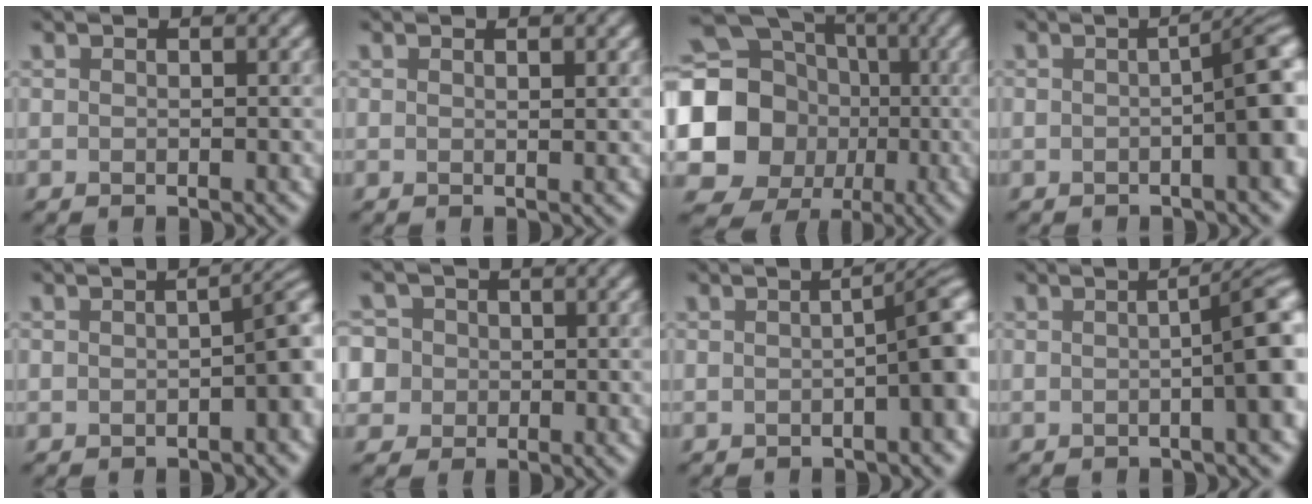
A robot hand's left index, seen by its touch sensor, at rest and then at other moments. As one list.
[{"total": 0.8, "force": [0.5, 0.1, 0.6], "torque": [-0.007, -0.001, 0.007]}, {"total": 15.9, "force": [-0.4, 14.5, 6.5], "torque": [-0.140, -0.017, -0.034]}, {"total": 5.4, "force": [-0.5, 1.2, 5.2], "torque": [-0.054, 0.011, -0.004]}, {"total": 3.9, "force": [-1.0, 1.3, 3.5], "torque": [-0.040, 0.009, -0.013]}, {"total": 7.6, "force": [1.5, 6.9, 2.8], "torque": [-0.057, 0.037, -0.010]}, {"total": 4.9, "force": [-0.7, 1.1, 4.7], "torque": [-0.049, 0.014, -0.008]}, {"total": 6.0, "force": [-0.3, 1.3, 5.9], "torque": [-0.059, 0.009, -0.001]}]